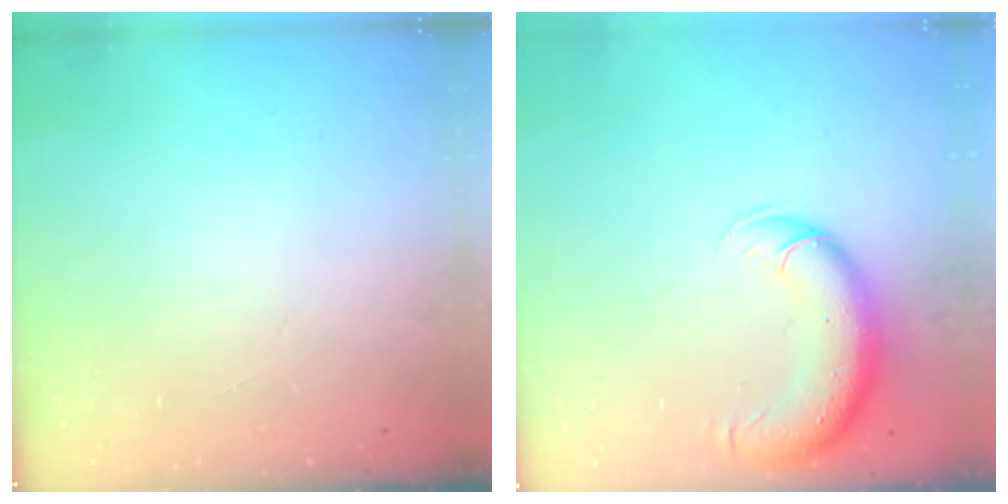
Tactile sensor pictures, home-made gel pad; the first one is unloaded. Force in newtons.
{"total": 11.0, "press": 10.6, "slide": 2.8}